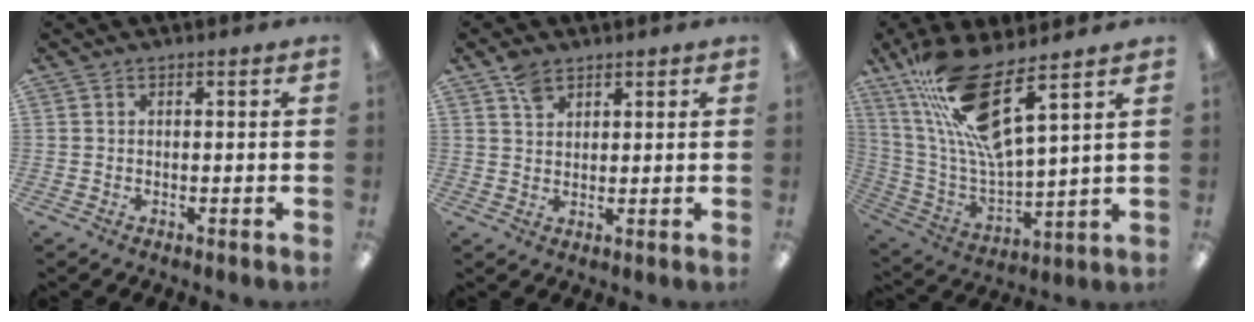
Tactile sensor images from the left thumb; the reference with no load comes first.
{"total": 4.2, "force": [2.8, 2.6, 1.6], "torque": [-0.023, -0.006, 0.053]}
{"total": 18.2, "force": [11.5, 4.3, 13.4], "torque": [-0.278, -0.064, 0.194]}